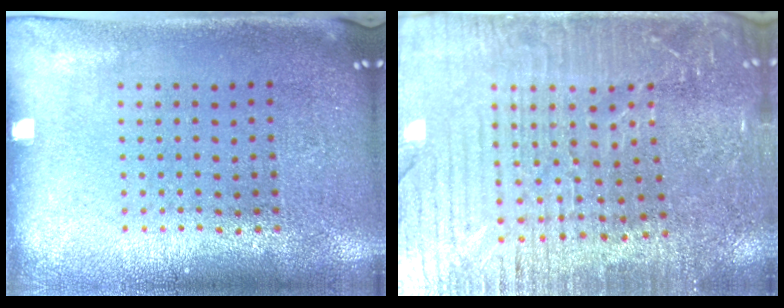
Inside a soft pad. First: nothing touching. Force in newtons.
{"total": 3.8, "press": 3.7, "slide": 1.0}